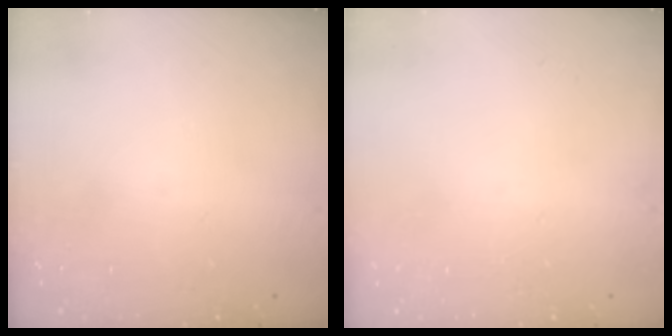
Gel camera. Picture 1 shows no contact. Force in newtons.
{"total": 0.0}